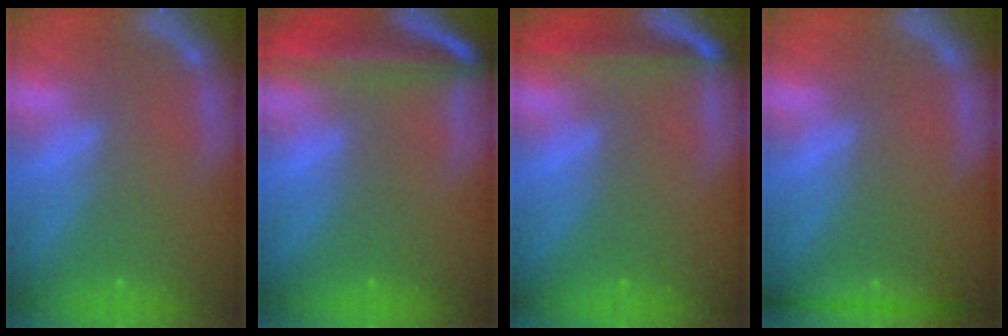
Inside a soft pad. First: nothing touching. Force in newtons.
{"total": 9.6}
{"total": 5.5}
{"total": 2.4}